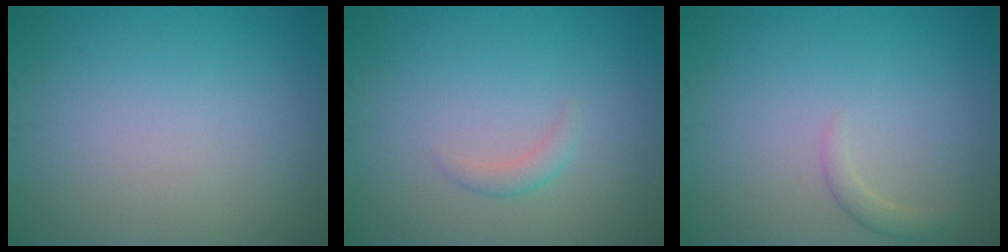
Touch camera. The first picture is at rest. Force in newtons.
{"total": 1.1, "press": 1.1, "slide": 0.1}
{"total": 1.2, "press": 1.2, "slide": 0.1}